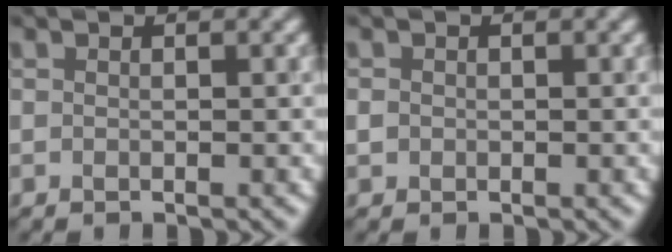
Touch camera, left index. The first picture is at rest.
{"total": 0.7, "force": [0.0, 0.6, 0.2], "torque": [-0.002, -0.001, -0.003]}